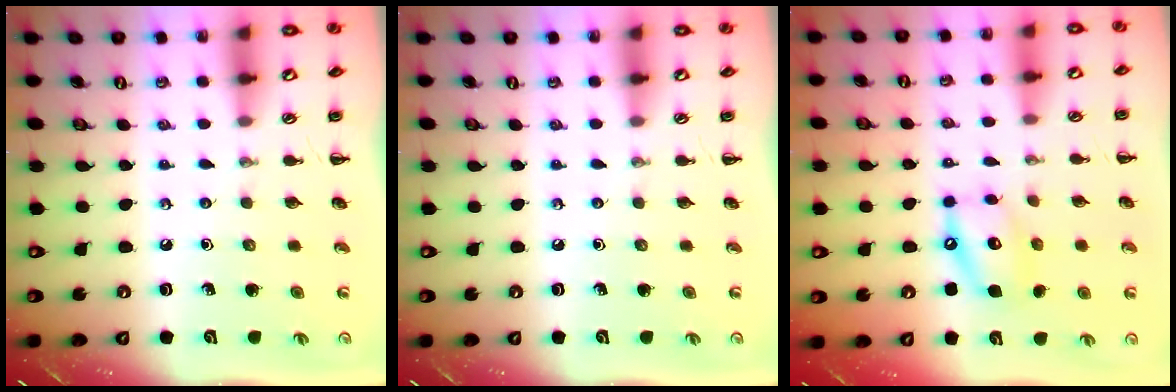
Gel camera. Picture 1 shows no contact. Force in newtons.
{"total": 0.0}
{"total": 12.1, "press": 11.8, "slide": 2.8}